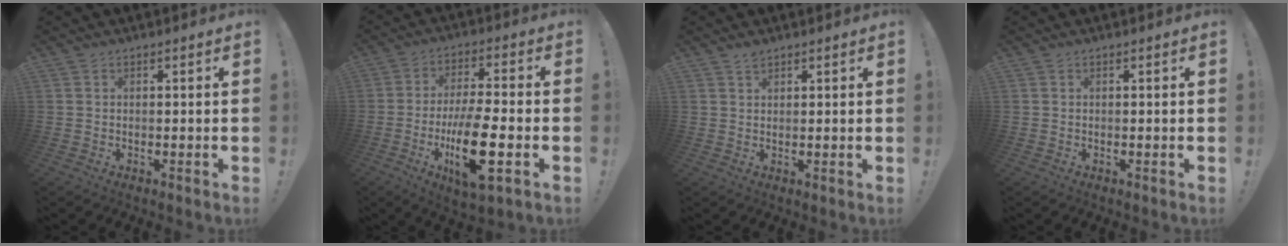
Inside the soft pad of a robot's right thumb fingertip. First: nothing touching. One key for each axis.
{"total": 16.4, "fx": -5.2, "fy": 5.1, "fz": 14.7, "tx": -0.275, "ty": 0.008, "tz": -0.081}
{"total": 1.8, "fx": 1.5, "fy": 0.7, "fz": 0.7, "tx": -0.001, "ty": -0.009, "tz": 0.026}
{"total": 0.0}